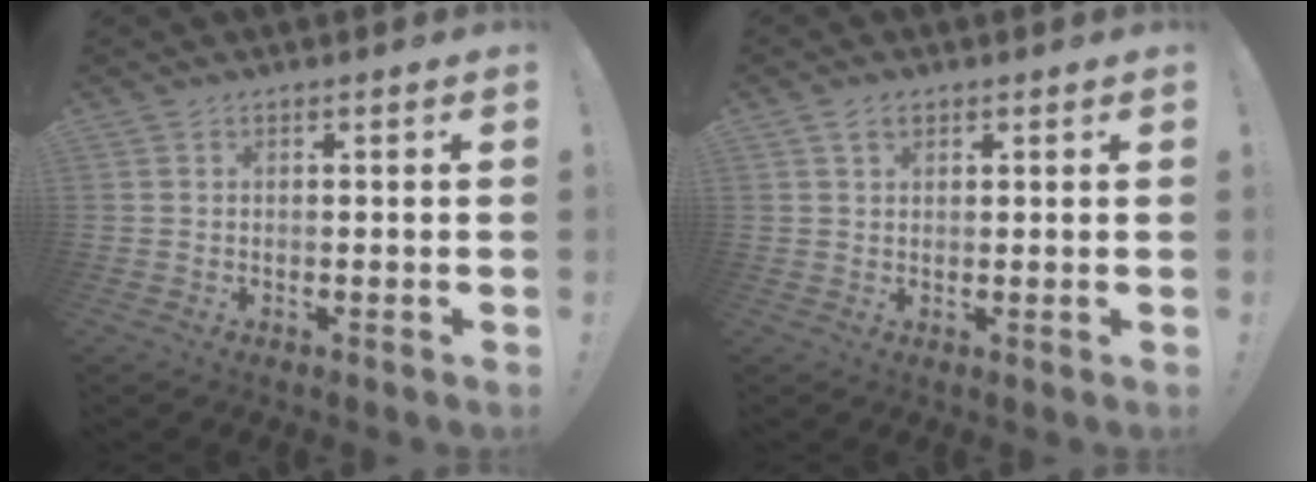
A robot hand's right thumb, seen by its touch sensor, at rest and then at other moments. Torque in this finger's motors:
{"motor_torque": [-0.06, 0.12, 0.27, 0.02, 0.02]}